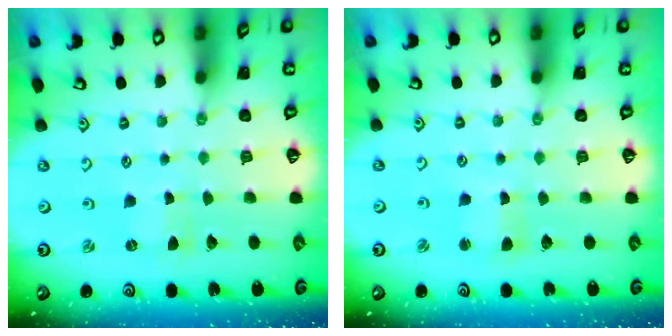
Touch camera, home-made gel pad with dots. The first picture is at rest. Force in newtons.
{"total": 2.4, "press": 2.4, "slide": 0.3}